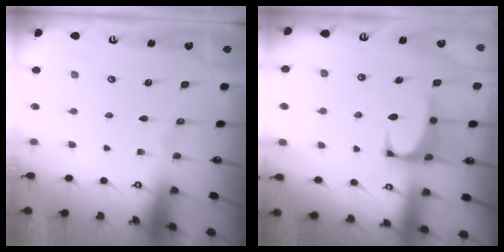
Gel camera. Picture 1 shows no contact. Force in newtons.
{"total": 1.4, "press": 1.3, "slide": 0.5}